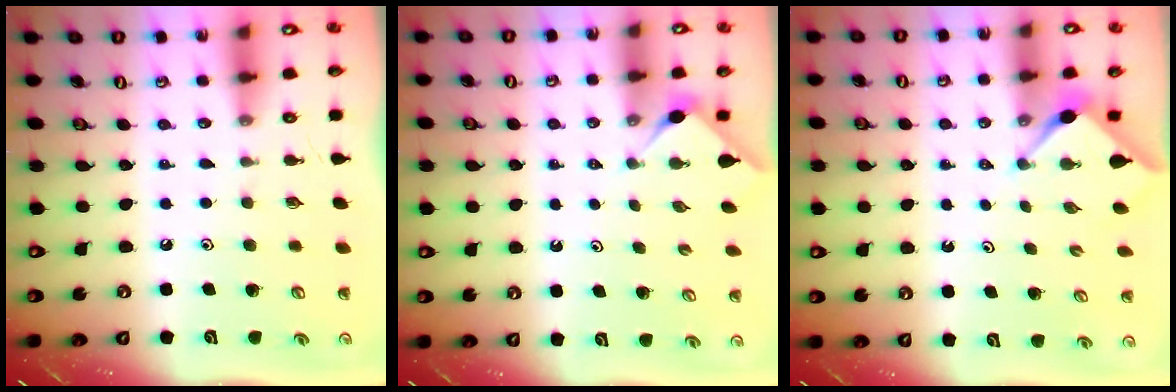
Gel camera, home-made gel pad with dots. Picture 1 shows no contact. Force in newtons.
{"total": 3.2, "press": 3.1, "slide": 0.6}
{"total": 2.9, "press": 2.8, "slide": 0.4}